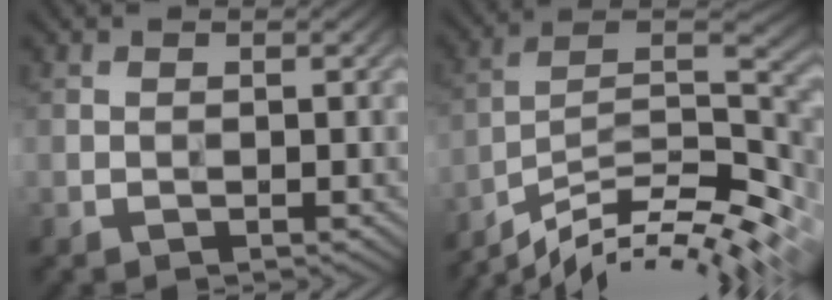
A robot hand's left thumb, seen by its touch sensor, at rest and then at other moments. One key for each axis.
{"total": 13.5, "fx": -9.5, "fy": 2.7, "fz": 9.1, "tx": -0.173, "ty": 0.015, "tz": -0.167}